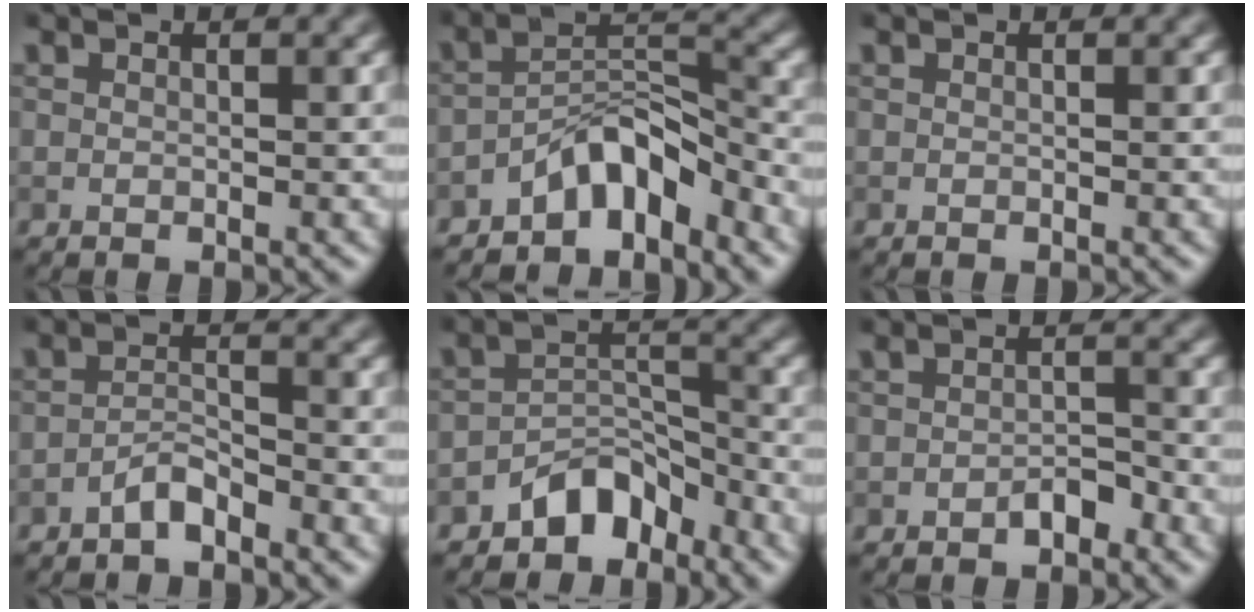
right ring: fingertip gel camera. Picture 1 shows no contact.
{"total": 4.9, "force": [-3.7, 1.7, 2.8], "torque": [-0.035, 0.019, -0.068]}
{"total": 0.0}
{"total": 2.0, "force": [-1.7, 0.4, 0.9], "torque": [-0.020, 0.009, -0.035]}
{"total": 4.0, "force": [-3.2, 2.0, 1.2], "torque": [-0.008, 0.013, -0.060]}
{"total": 1.8, "force": [-1.1, 0.9, 1.1], "torque": [-0.018, 0.004, -0.020]}